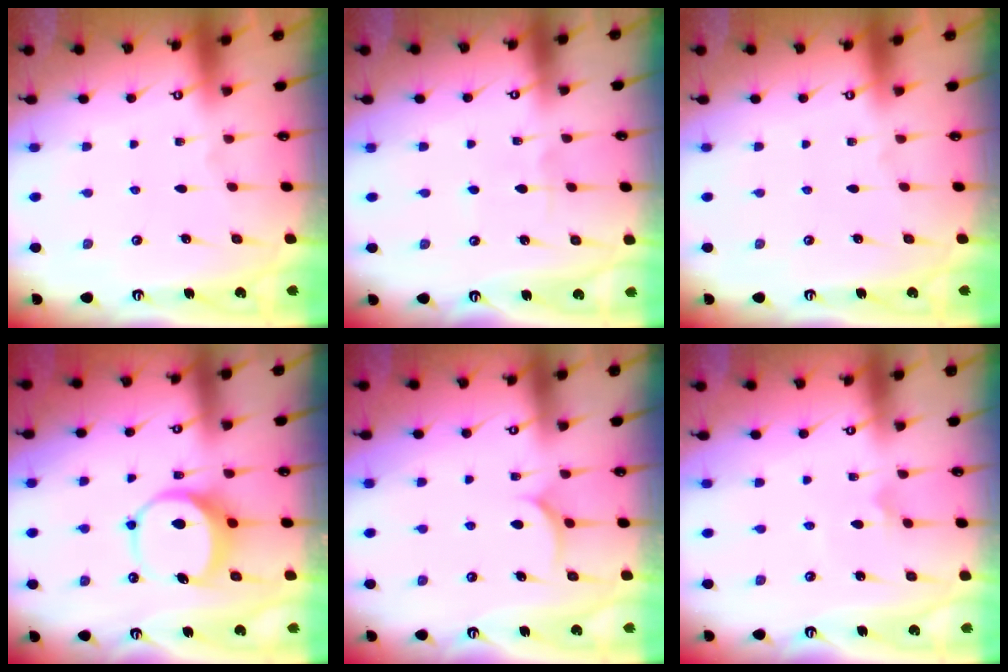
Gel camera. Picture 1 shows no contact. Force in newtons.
{"total": 2.5, "press": 2.5, "slide": 0.4}
{"total": 0.0}
{"total": 7.9, "press": 7.8, "slide": 1.2}
{"total": 7.2, "press": 7.2, "slide": 0.2}
{"total": 4.0, "press": 4.0, "slide": 0.3}